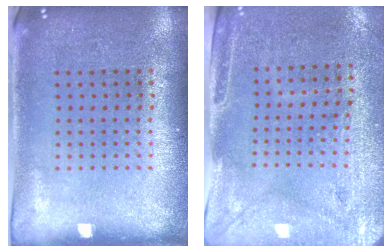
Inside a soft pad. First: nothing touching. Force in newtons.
{"total": 2.9, "press": 2.5, "slide": 1.5}